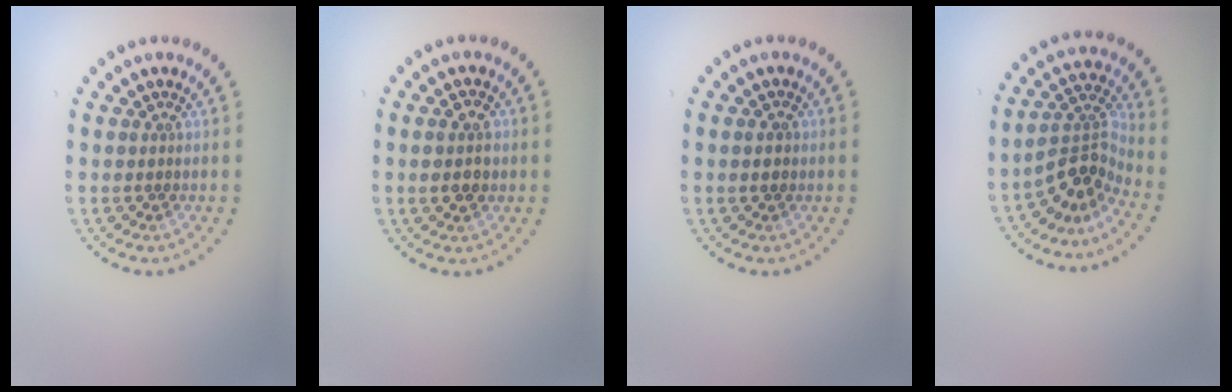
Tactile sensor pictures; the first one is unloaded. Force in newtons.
{"total": 3.0, "press": 3.0, "slide": 0.2}
{"total": 1.7, "press": 1.7, "slide": 0.1}
{"total": 3.9, "press": 2.6, "slide": 2.8}